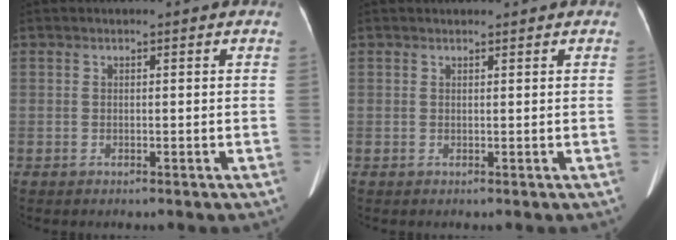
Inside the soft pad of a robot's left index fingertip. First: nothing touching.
{"total": 2.1, "force": [1.9, 0.3, 0.6], "torque": [-0.008, 0.019, 0.028]}